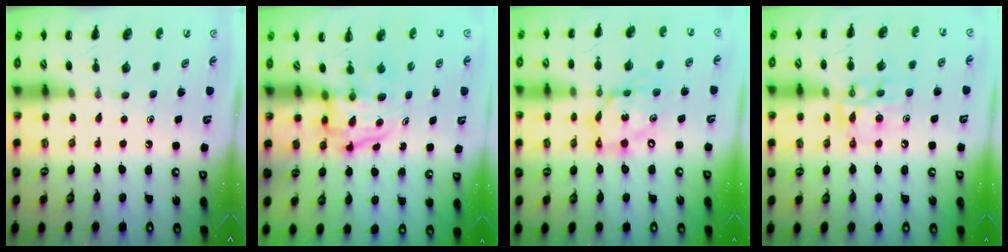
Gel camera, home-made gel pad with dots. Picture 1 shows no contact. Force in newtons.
{"total": 4.0, "press": 4.0, "slide": 0.3}
{"total": 13.6, "press": 13.2, "slide": 3.4}
{"total": 11.4, "press": 11.3, "slide": 1.5}